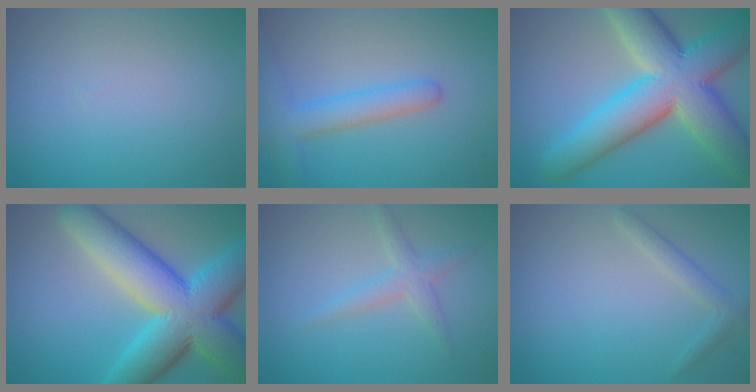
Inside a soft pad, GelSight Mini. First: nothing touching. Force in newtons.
{"total": 3.9, "press": 3.9, "slide": 0.2}
{"total": 12.6, "press": 12.6, "slide": 0.7}
{"total": 12.7, "press": 12.7, "slide": 0.2}
{"total": 2.1, "press": 2.1, "slide": 0.1}
{"total": 1.7, "press": 1.7, "slide": 0.0}